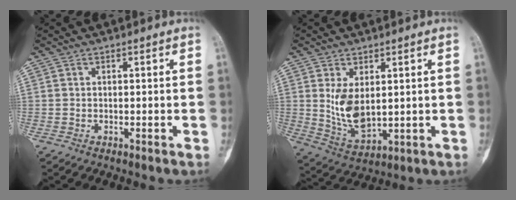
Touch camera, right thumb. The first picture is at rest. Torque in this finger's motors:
{"motor_torque": [-0.36, 0.70, 0.31, 0.30, 0.08]}